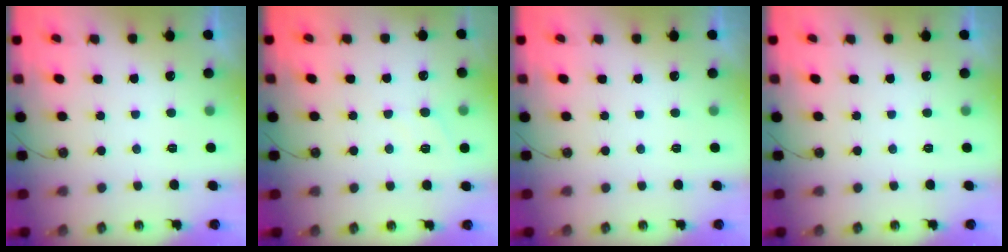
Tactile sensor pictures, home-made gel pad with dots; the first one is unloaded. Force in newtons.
{"total": 4.7, "press": 4.7, "slide": 0.7}
{"total": 0.0}
{"total": 0.0}